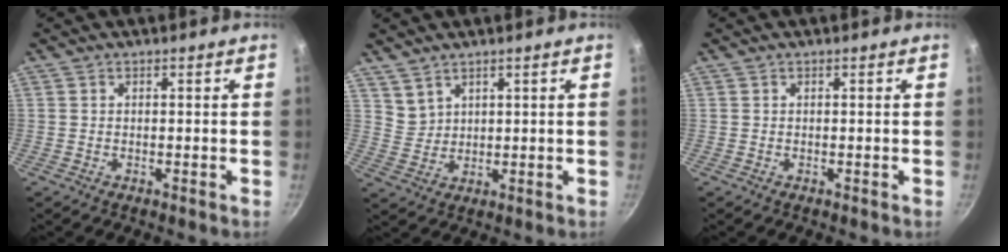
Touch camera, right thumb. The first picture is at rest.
{"total": 3.6, "force": [3.0, 2.0, 0.6], "torque": [0.000, -0.006, 0.068]}
{"total": 0.0}